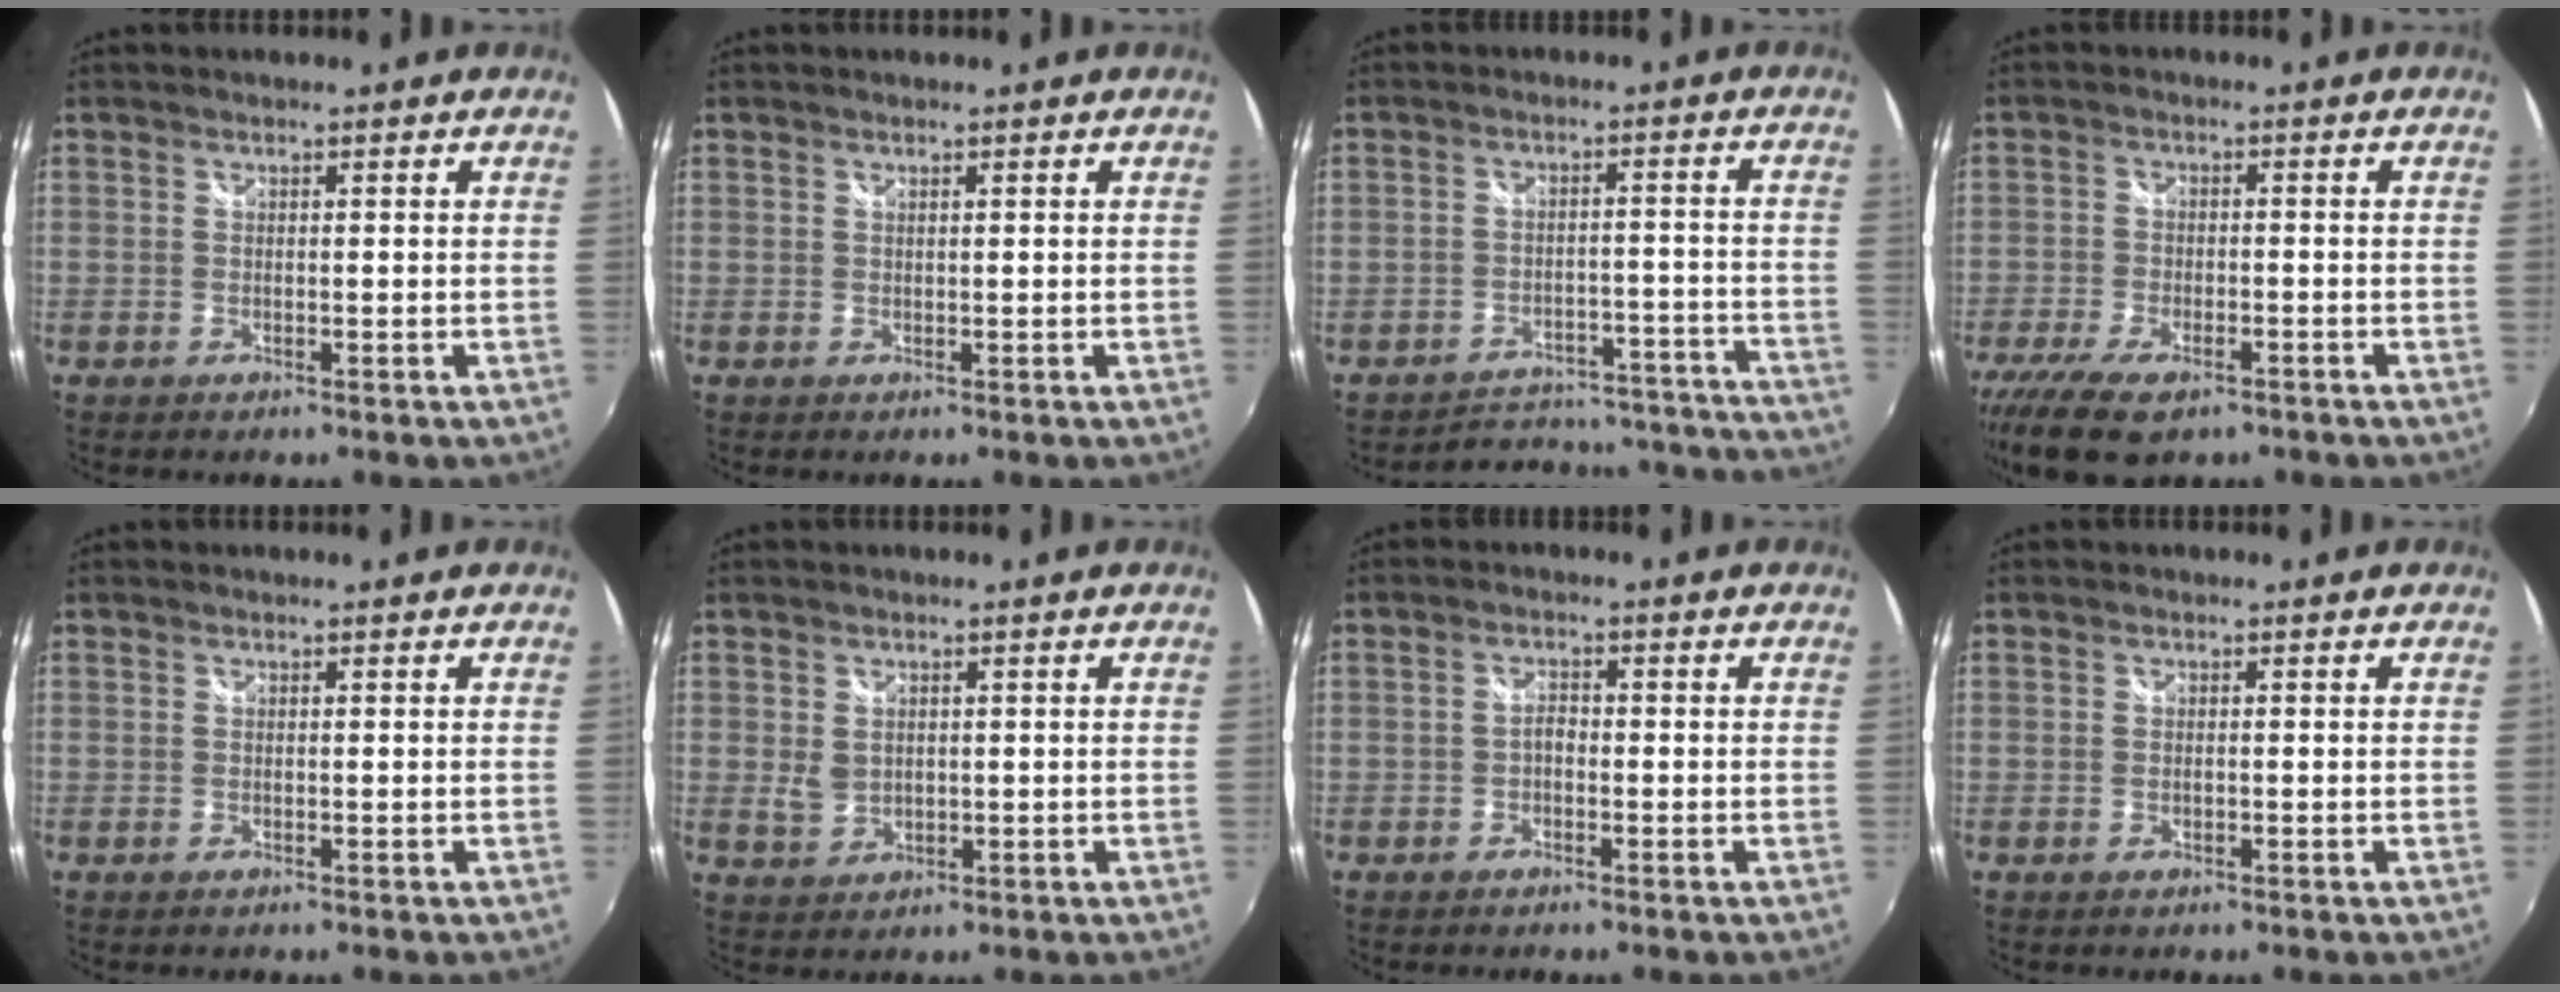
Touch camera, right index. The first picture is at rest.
{"total": 0.0}
{"total": 19.3, "force": [-17.9, 6.2, 3.6], "torque": [-0.068, 0.045, -0.208]}
{"total": 12.4, "force": [-8.6, 5.1, 7.4], "torque": [-0.177, -0.041, -0.148]}
{"total": 0.0}
{"total": 3.6, "force": [0.4, 2.9, 2.1], "torque": [-0.037, -0.002, 0.011]}
{"total": 1.7, "force": [-0.8, 1.0, 1.1], "torque": [-0.023, 0.004, -0.017]}
{"total": 0.8, "force": [-0.2, 0.4, 0.6], "torque": [-0.014, -0.001, -0.005]}